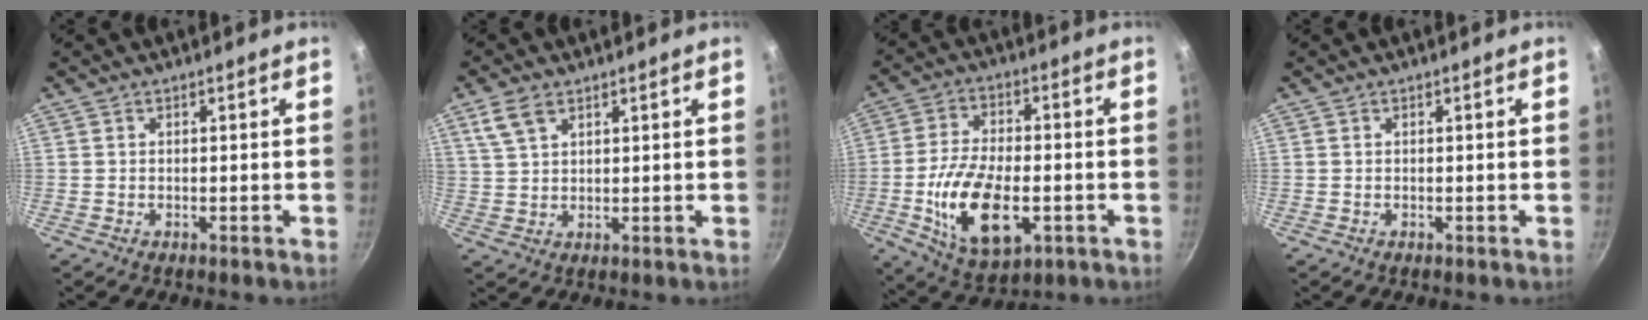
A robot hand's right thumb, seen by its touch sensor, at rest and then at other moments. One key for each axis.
{"total": 5.4, "fx": 3.1, "fy": 2.9, "fz": 3.3, "tx": -0.060, "ty": -0.001, "tz": 0.065}
{"total": 16.0, "fx": -3.8, "fy": 8.3, "fz": 13.1, "tx": -0.234, "ty": 0.010, "tz": -0.062}
{"total": 0.0}